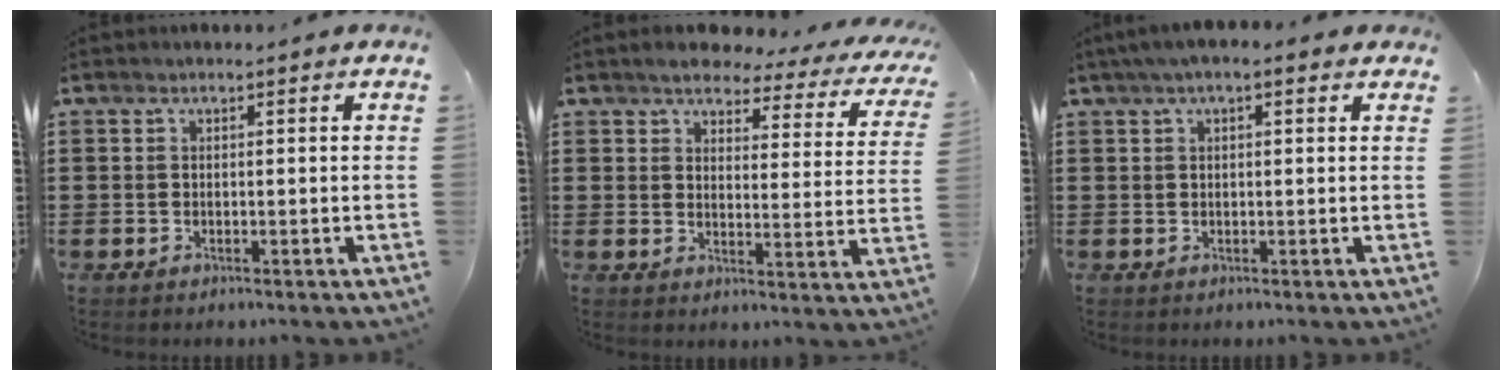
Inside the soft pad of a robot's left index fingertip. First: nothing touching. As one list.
[{"total": 4.3, "force": [4.0, 0.8, 1.4], "torque": [-0.041, -0.024, 0.062]}, {"total": 2.3, "force": [1.1, 0.9, 1.9], "torque": [-0.038, 0.007, 0.017]}]